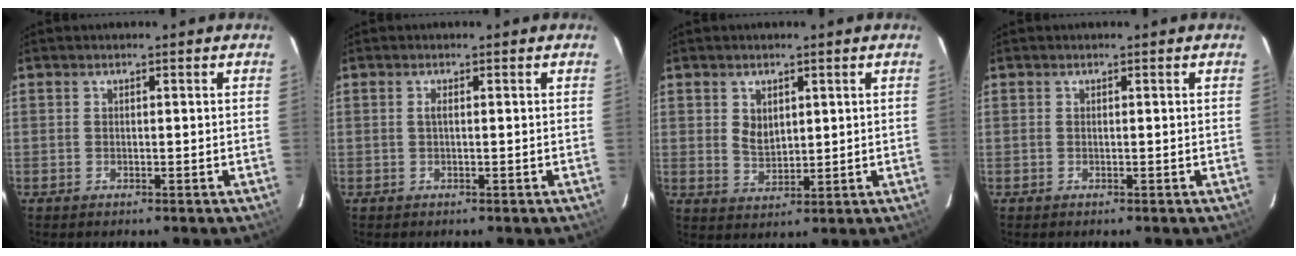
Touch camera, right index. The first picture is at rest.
{"total": 0.7, "force": [0.0, -0.1, 0.7], "torque": [-0.013, 0.002, -0.002]}
{"total": 4.3, "force": [1.2, 3.0, 2.7], "torque": [-0.047, 0.000, 0.028]}
{"total": 0.0}